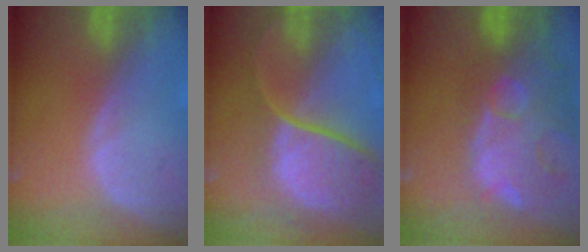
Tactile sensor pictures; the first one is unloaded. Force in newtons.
{"total": 11.9, "press": 9.9, "slide": 6.7}
{"total": 14.6, "press": 11.8, "slide": 8.6}